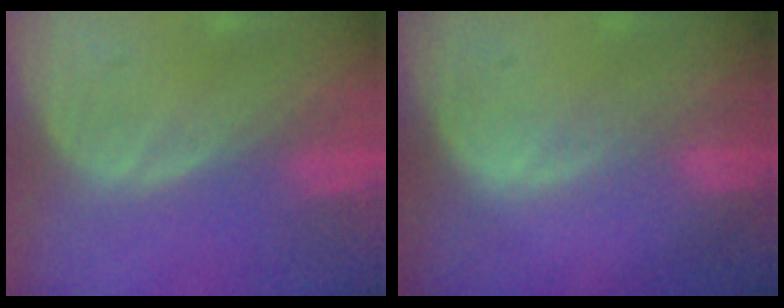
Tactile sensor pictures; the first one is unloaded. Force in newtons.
{"total": 1.3, "press": 1.3, "slide": 0.1}